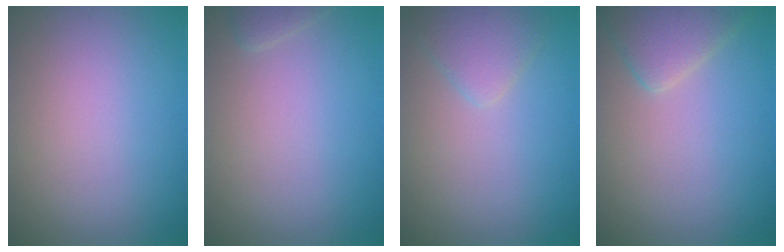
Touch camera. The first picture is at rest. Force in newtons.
{"total": 1.2, "press": 1.2, "slide": 0.1}
{"total": 2.3, "press": 2.3, "slide": 0.1}
{"total": 3.5, "press": 3.4, "slide": 0.4}